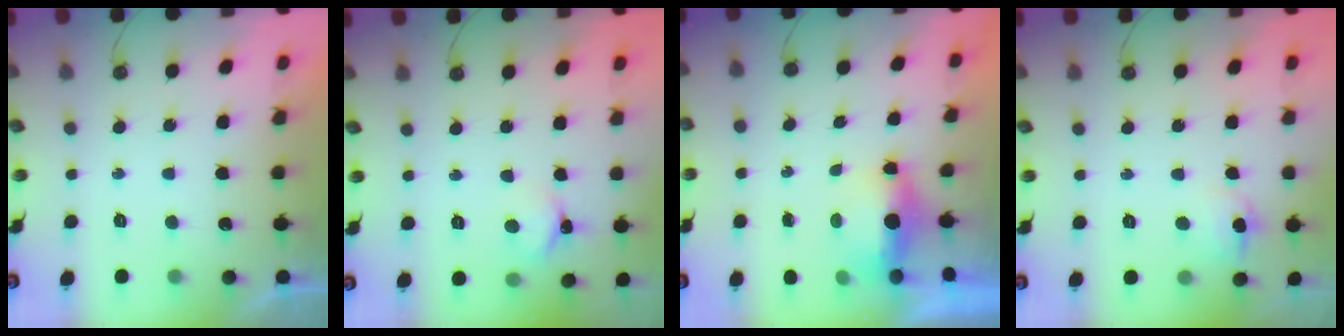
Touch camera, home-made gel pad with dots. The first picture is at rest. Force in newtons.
{"total": 3.7, "press": 3.6, "slide": 0.5}
{"total": 5.1, "press": 4.8, "slide": 1.6}
{"total": 4.8, "press": 4.4, "slide": 1.9}